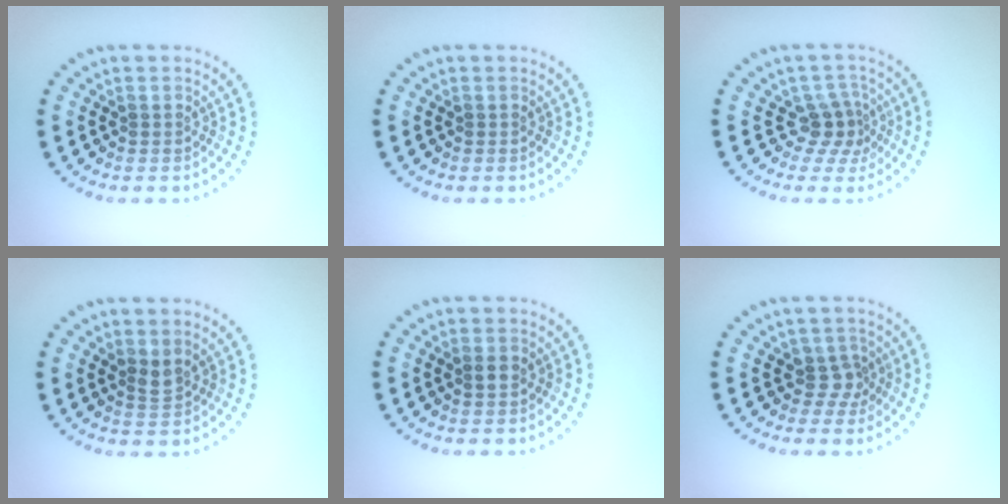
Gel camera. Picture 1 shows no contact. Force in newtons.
{"total": 0.0}
{"total": 2.6, "press": 1.8, "slide": 1.9}
{"total": 1.5, "press": 1.1, "slide": 0.9}
{"total": 1.0, "press": 0.9, "slide": 0.2}
{"total": 1.9, "press": 1.4, "slide": 1.3}